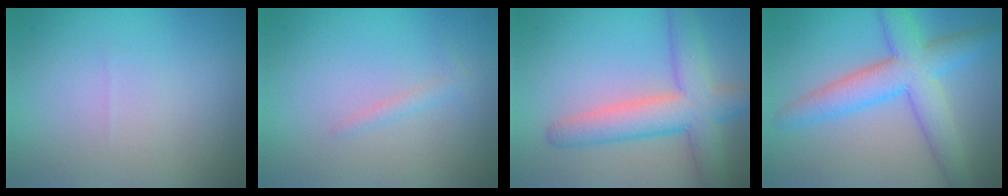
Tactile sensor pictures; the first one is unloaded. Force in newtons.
{"total": 1.0, "press": 1.0, "slide": 0.1}
{"total": 6.8, "press": 6.8, "slide": 0.2}
{"total": 6.6, "press": 6.6, "slide": 0.1}